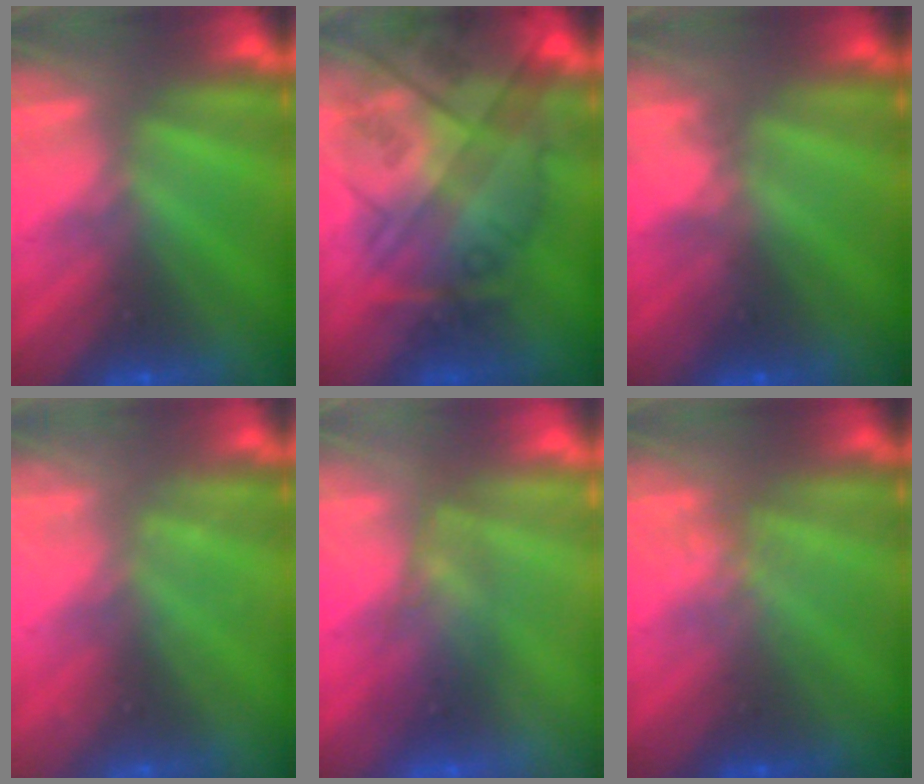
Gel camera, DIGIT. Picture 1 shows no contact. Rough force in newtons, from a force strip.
{"total": 7.3}
{"total": 1.8}
{"total": 2.2}
{"total": 2.4}
{"total": 1.0}